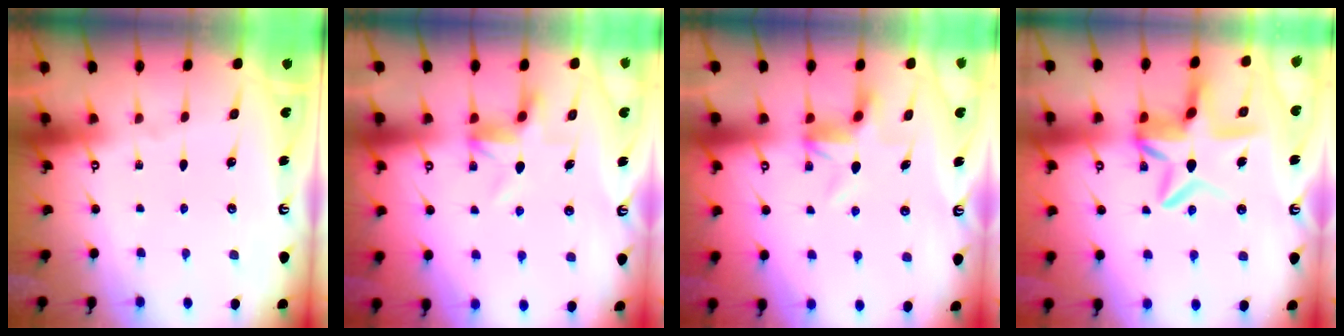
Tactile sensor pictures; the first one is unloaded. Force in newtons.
{"total": 5.2, "press": 5.2, "slide": 0.2}
{"total": 5.2, "press": 5.2, "slide": 0.7}
{"total": 11.1, "press": 11.0, "slide": 1.7}